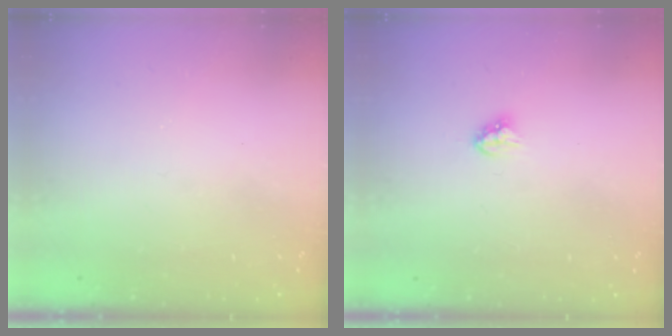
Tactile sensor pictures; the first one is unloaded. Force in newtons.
{"total": 3.5, "press": 3.5, "slide": 0.2}